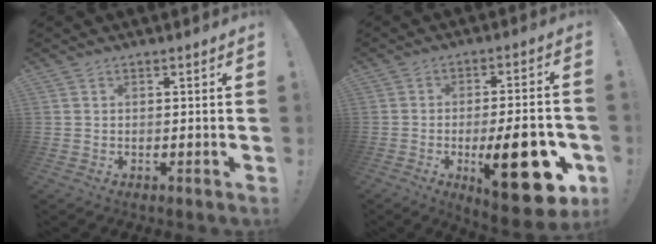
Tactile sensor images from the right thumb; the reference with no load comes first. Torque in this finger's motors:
{"motor_torque": [0.40, 0.80, 1.56, -1.21, 0.43]}